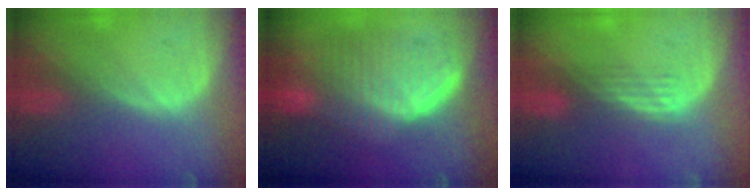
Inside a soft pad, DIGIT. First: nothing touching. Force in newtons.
{"total": 10.0, "press": 9.0, "slide": 4.4}
{"total": 3.0, "press": 2.7, "slide": 1.3}